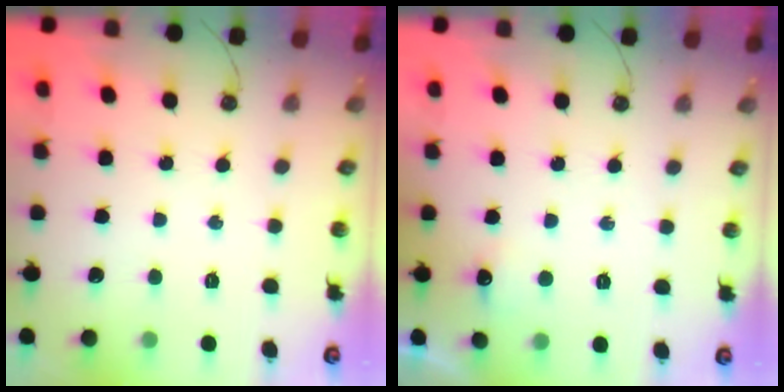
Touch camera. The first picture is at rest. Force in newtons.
{"total": 4.9, "press": 4.7, "slide": 1.0}